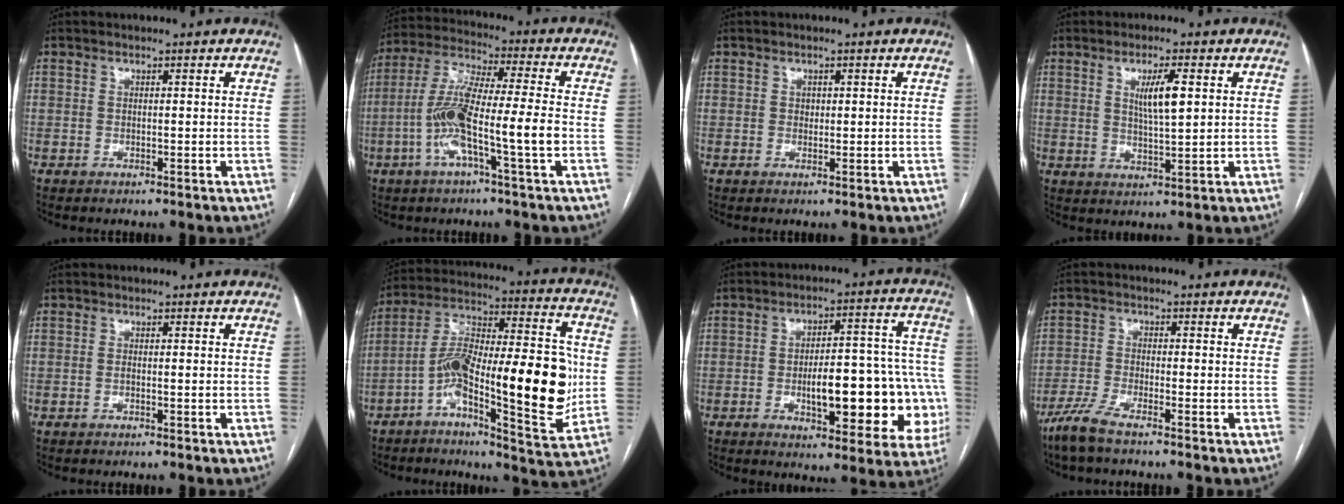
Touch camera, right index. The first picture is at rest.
{"total": 12.7, "force": [-3.5, 0.1, 12.2], "torque": [-0.246, 0.009, -0.075]}
{"total": 0.8, "force": [0.2, 0.7, 0.4], "torque": [-0.003, 0.001, 0.002]}
{"total": 5.5, "force": [1.7, 0.7, 5.2], "torque": [-0.095, -0.003, 0.031]}
{"total": 1.0, "force": [-0.2, 0.2, 1.0], "torque": [-0.018, 0.000, -0.001]}
{"total": 22.0, "force": [-3.6, 4.8, 21.2], "torque": [-0.341, 0.024, -0.057]}
{"total": 19.1, "force": [-4.5, 6.4, 17.4], "torque": [-0.163, 0.042, -0.041]}
{"total": 4.7, "force": [-3.7, 0.2, 2.8], "torque": [-0.069, -0.012, -0.081]}